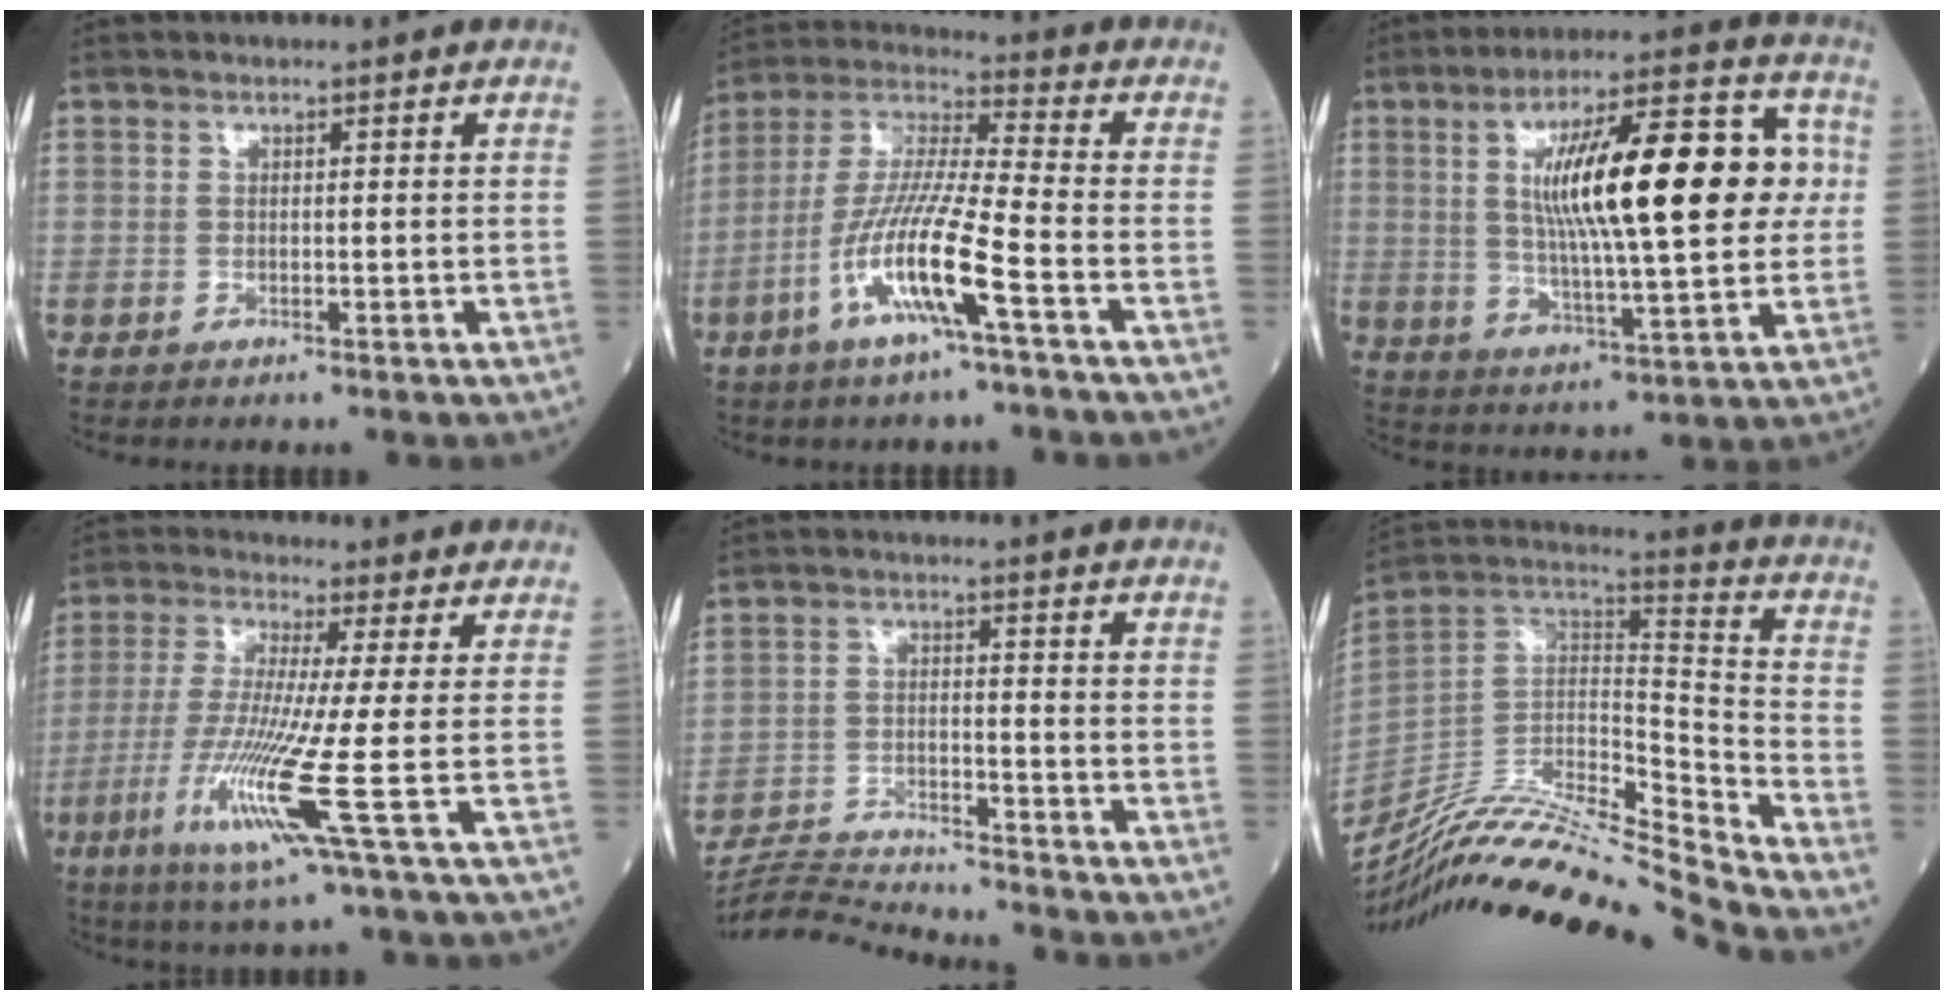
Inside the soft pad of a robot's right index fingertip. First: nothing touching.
{"total": 12.9, "force": [-5.2, 0.2, 11.8], "torque": [-0.248, -0.004, -0.104]}
{"total": 19.8, "force": [3.2, 4.0, 19.1], "torque": [-0.312, 0.030, 0.050]}
{"total": 11.2, "force": [-3.5, -1.9, 10.5], "torque": [-0.221, -0.031, -0.070]}
{"total": 9.9, "force": [-9.8, -1.6, 0.5], "torque": [-0.010, 0.001, -0.176]}
{"total": 22.6, "force": [-21.1, -1.6, 7.9], "torque": [-0.170, 0.009, -0.370]}